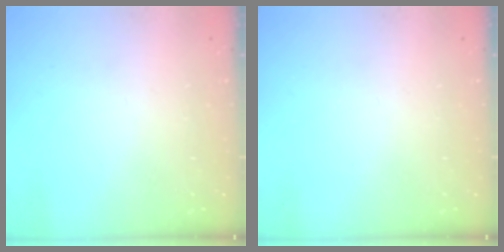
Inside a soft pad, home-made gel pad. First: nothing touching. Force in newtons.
{"total": 0.0}